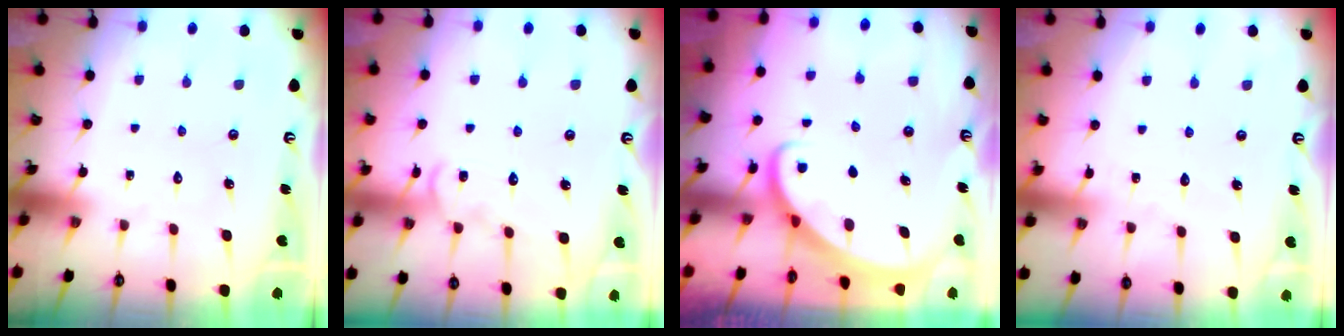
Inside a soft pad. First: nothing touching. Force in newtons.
{"total": 9.8, "press": 9.8, "slide": 0.7}
{"total": 2.6, "press": 2.6, "slide": 0.3}
{"total": 2.3, "press": 2.3, "slide": 0.3}